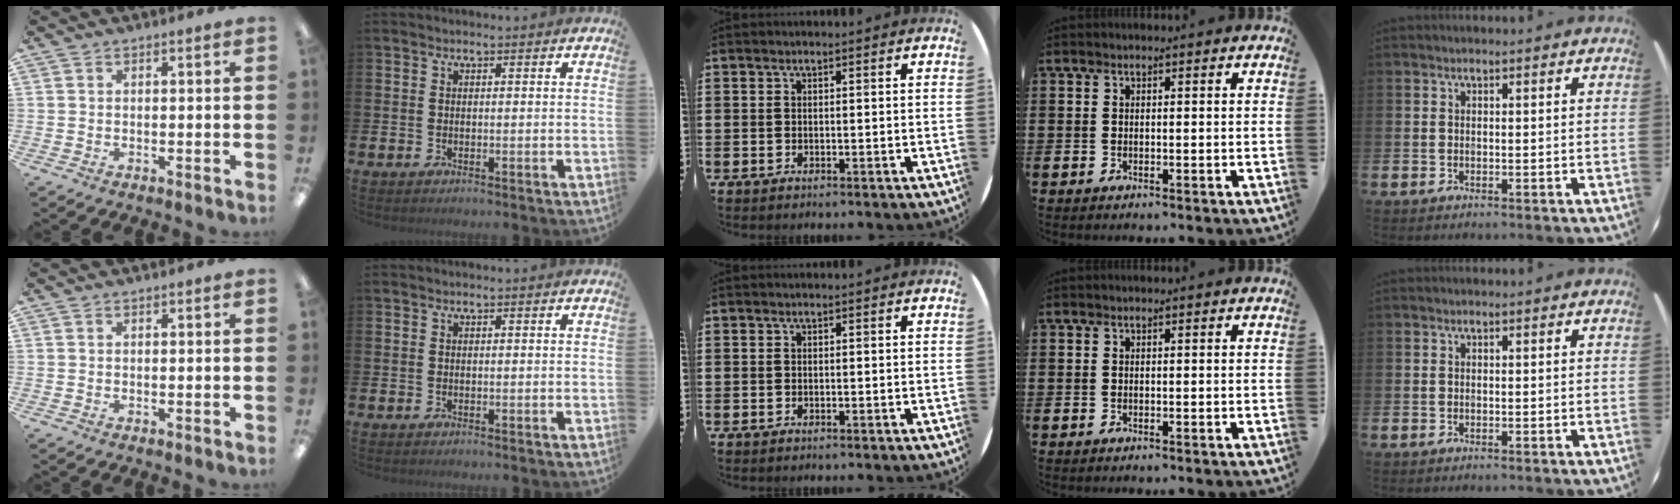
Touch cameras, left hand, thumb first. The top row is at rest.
{}